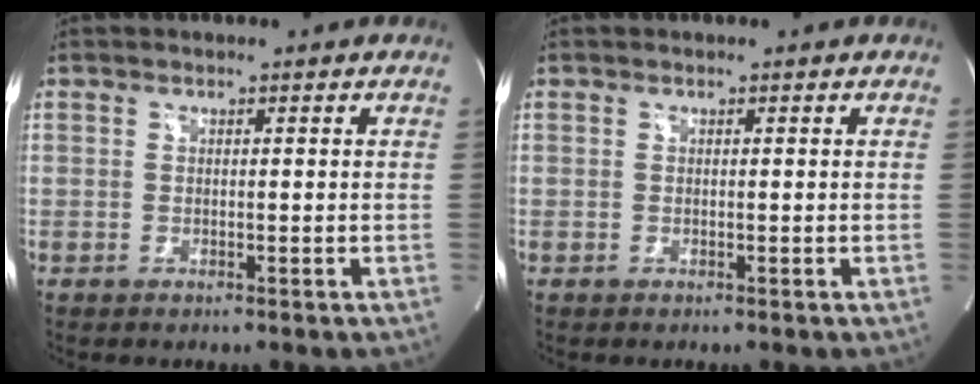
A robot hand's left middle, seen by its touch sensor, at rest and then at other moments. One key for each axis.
{"total": 0.0}